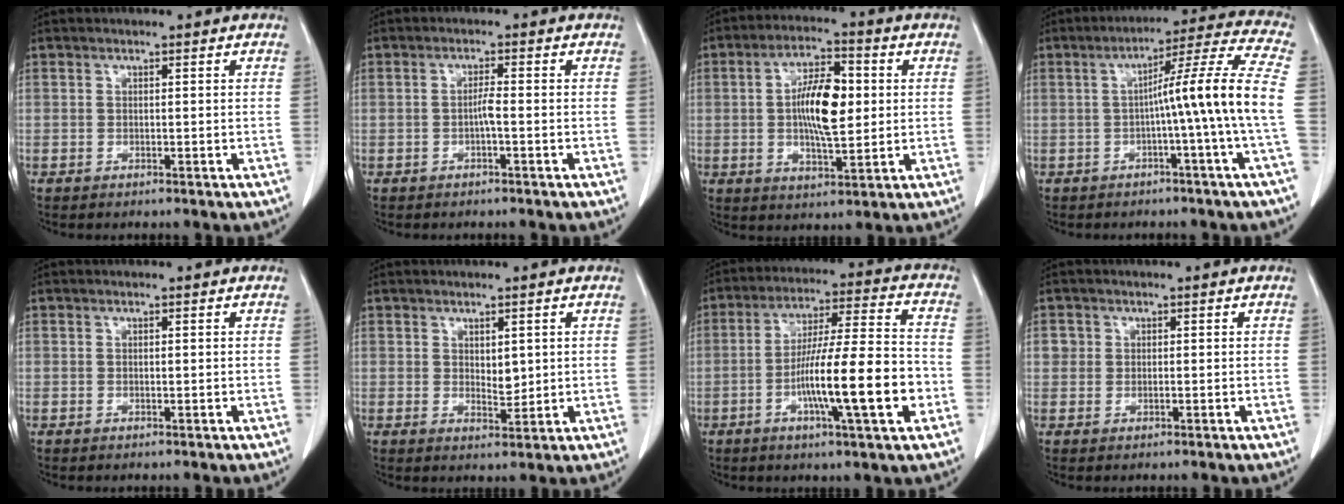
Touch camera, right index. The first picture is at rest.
{"total": 1.7, "force": [-0.5, 0.0, 1.6], "torque": [-0.028, 0.003, -0.010]}
{"total": 10.3, "force": [0.7, 3.3, 9.7], "torque": [-0.178, 0.007, 0.008]}
{"total": 12.0, "force": [-1.4, -2.6, 11.6], "torque": [-0.163, 0.015, -0.025]}
{"total": 0.0}
{"total": 2.6, "force": [0.6, 1.3, 2.1], "torque": [-0.030, -0.008, 0.014]}
{"total": 15.5, "force": [-4.4, 0.8, 14.9], "torque": [-0.255, -0.001, -0.074]}
{"total": 1.7, "force": [0.4, 1.6, 0.3], "torque": [0.006, 0.003, 0.002]}